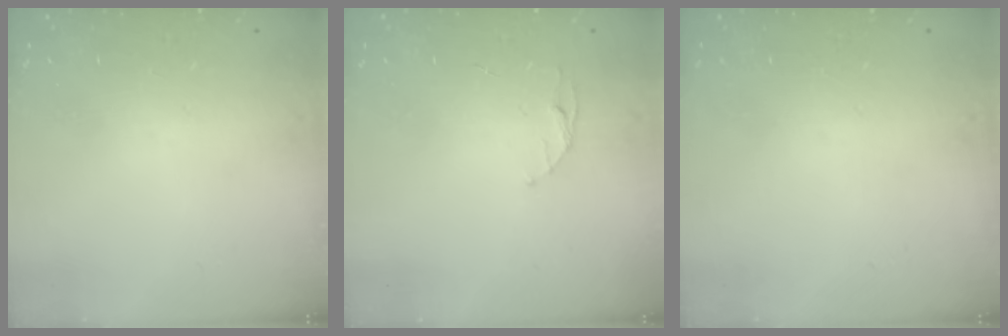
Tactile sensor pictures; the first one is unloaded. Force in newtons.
{"total": 4.4, "press": 4.4, "slide": 0.5}
{"total": 0.0}